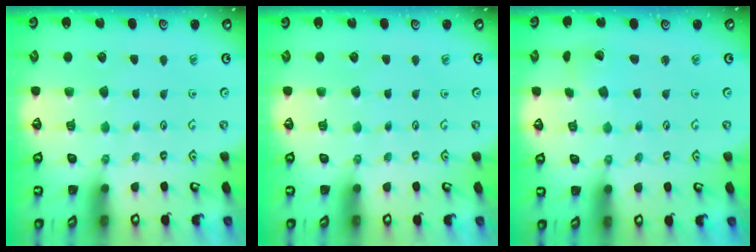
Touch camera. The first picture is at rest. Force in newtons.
{"total": 0.0}
{"total": 2.1, "press": 2.1, "slide": 0.1}